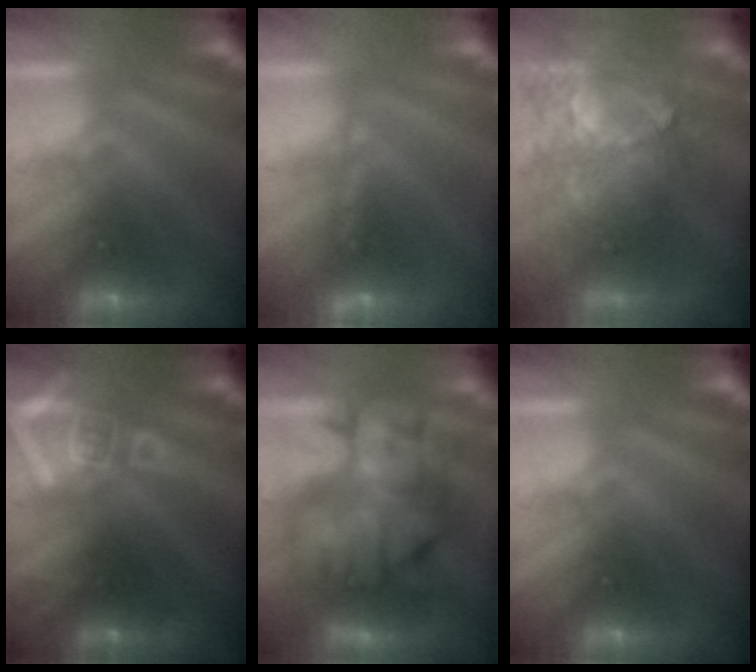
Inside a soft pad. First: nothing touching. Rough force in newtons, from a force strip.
{"total": 1.7}
{"total": 7.6}
{"total": 3.1}
{"total": 9.8}
{"total": 0.0}